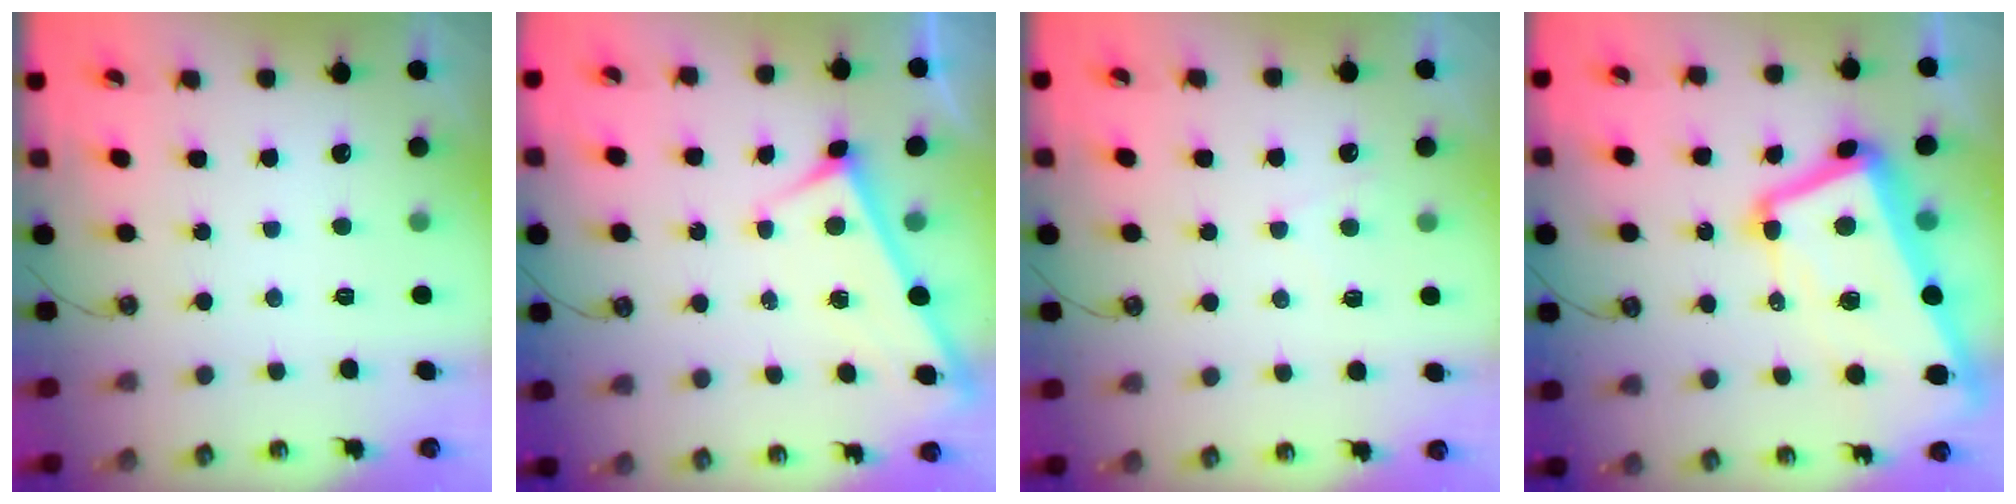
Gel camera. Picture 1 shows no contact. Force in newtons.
{"total": 3.0, "press": 3.0, "slide": 0.3}
{"total": 1.6, "press": 1.5, "slide": 0.4}
{"total": 16.2, "press": 16.1, "slide": 1.9}